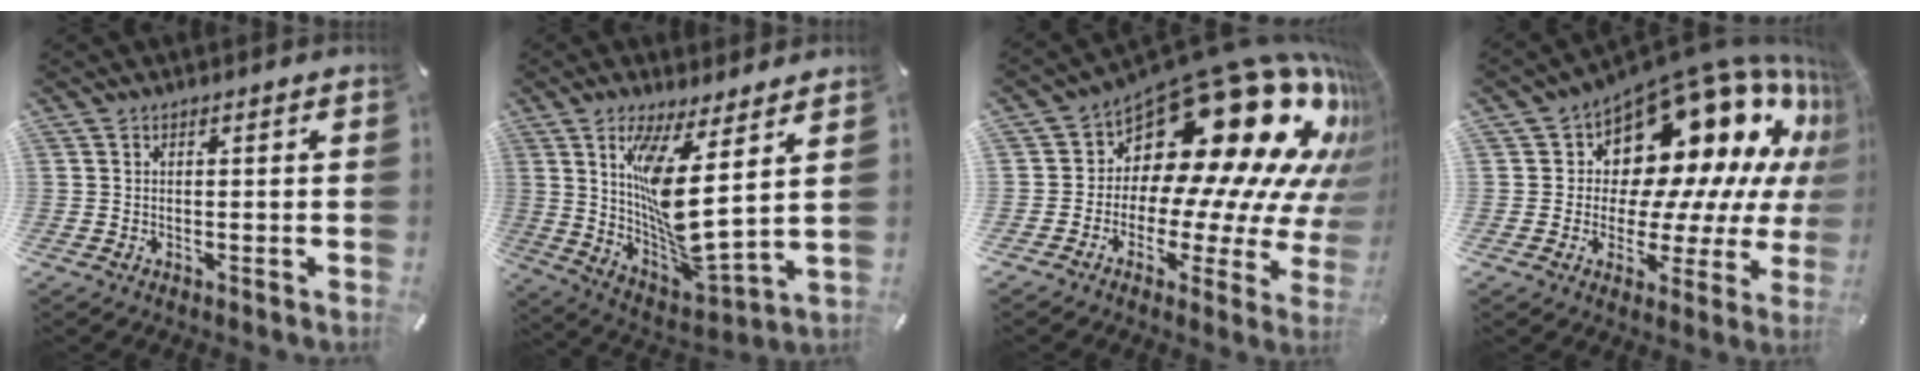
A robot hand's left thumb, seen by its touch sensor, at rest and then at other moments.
{"total": 14.2, "force": [5.7, 2.9, 12.7], "torque": [-0.258, -0.066, 0.089]}
{"total": 26.3, "force": [14.6, 12.9, 17.7], "torque": [-0.223, -0.156, 0.268]}
{"total": 20.5, "force": [11.9, 11.7, 11.9], "torque": [-0.158, -0.114, 0.213]}